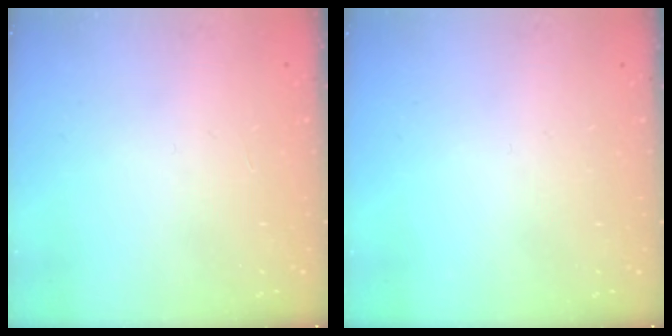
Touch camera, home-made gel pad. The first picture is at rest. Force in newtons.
{"total": 0.0}